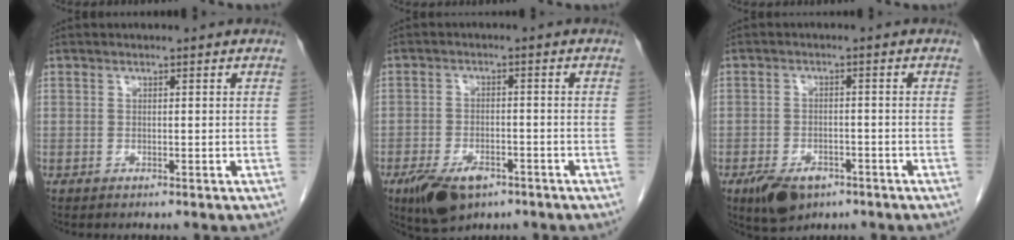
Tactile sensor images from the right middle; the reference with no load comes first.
{"total": 7.8, "force": [-4.8, 3.8, 4.9], "torque": [-0.088, -0.008, -0.076]}
{"total": 6.2, "force": [-3.8, 3.4, 3.6], "torque": [-0.064, -0.003, -0.055]}